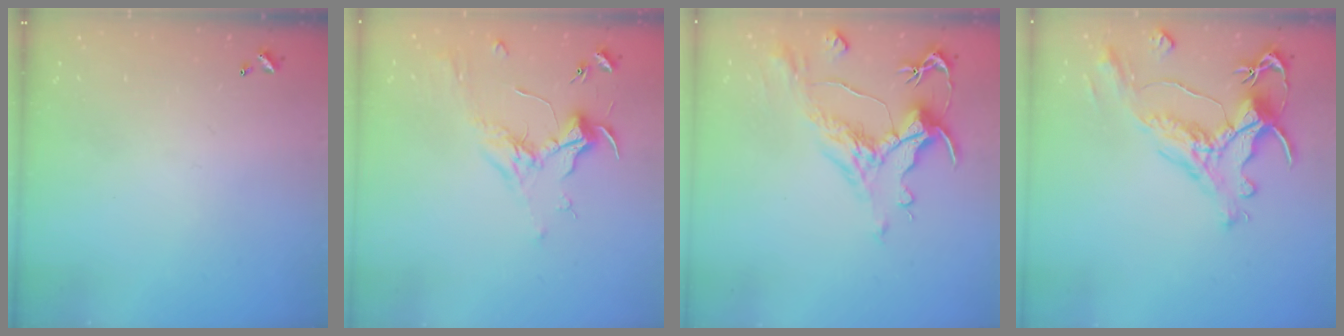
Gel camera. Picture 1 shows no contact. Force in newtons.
{"total": 1.8, "press": 1.6, "slide": 0.7}
{"total": 2.0, "press": 1.5, "slide": 1.4}
{"total": 1.8, "press": 1.2, "slide": 1.3}